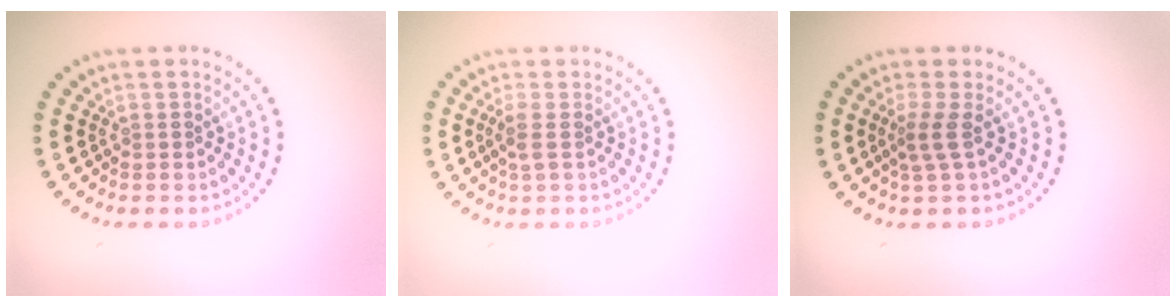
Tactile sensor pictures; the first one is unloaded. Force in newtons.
{"total": 1.3, "press": 1.1, "slide": 0.7}
{"total": 1.8, "press": 1.1, "slide": 1.4}